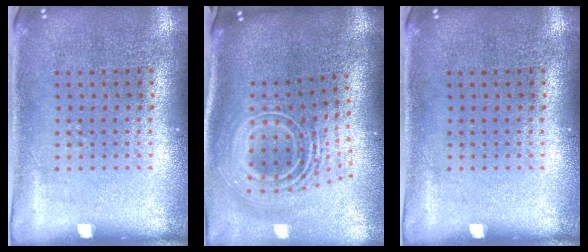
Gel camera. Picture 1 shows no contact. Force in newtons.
{"total": 2.8, "press": 1.8, "slide": 2.2}
{"total": 0.0}